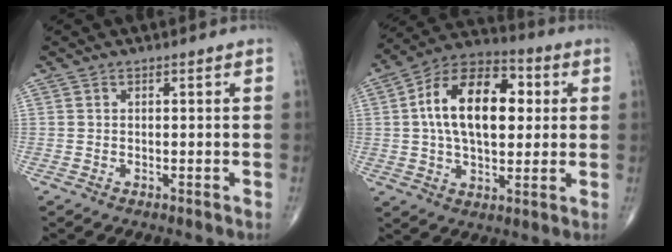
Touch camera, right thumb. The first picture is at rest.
{"total": 18.6, "force": [3.0, 10.7, 15.0], "torque": [-0.228, 0.017, 0.043]}